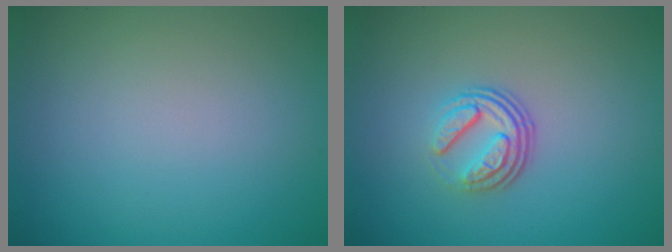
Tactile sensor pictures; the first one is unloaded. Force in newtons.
{"total": 3.8, "press": 2.5, "slide": 2.8}